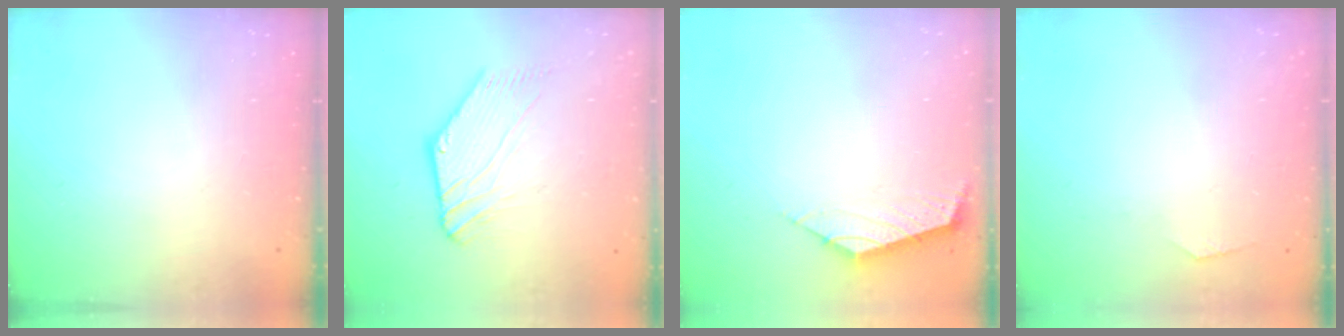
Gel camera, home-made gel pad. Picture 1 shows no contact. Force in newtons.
{"total": 5.4, "press": 5.3, "slide": 0.9}
{"total": 2.6, "press": 2.6, "slide": 0.7}
{"total": 1.4, "press": 1.4, "slide": 0.3}